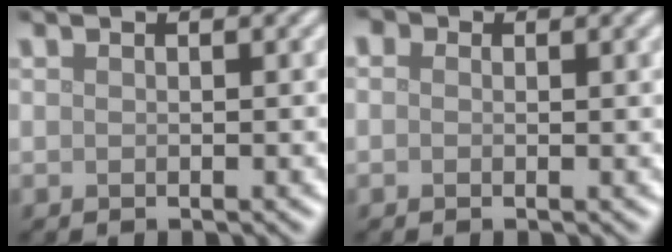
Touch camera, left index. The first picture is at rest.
{"total": 1.7, "force": [0.7, 1.2, 1.0], "torque": [-0.007, 0.005, -0.011]}